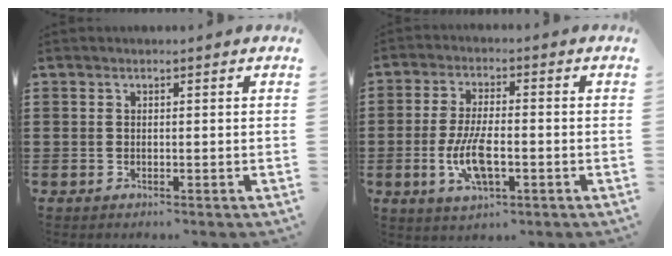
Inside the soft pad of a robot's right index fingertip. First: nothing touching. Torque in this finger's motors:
{"motor_torque": [2.14, 0.00, 0.32, 0.10]}